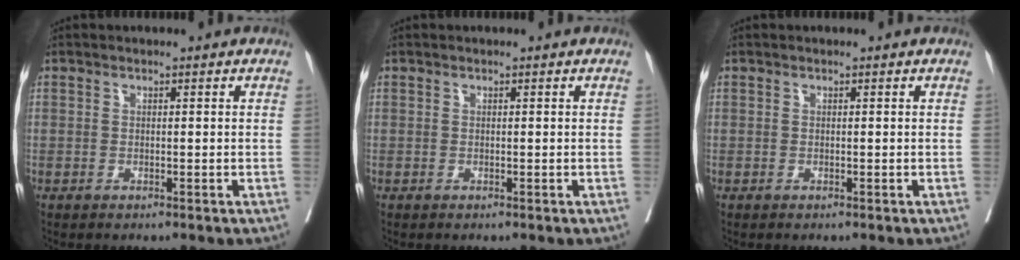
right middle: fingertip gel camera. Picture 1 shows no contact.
{"total": 0.0}
{"total": 0.0}